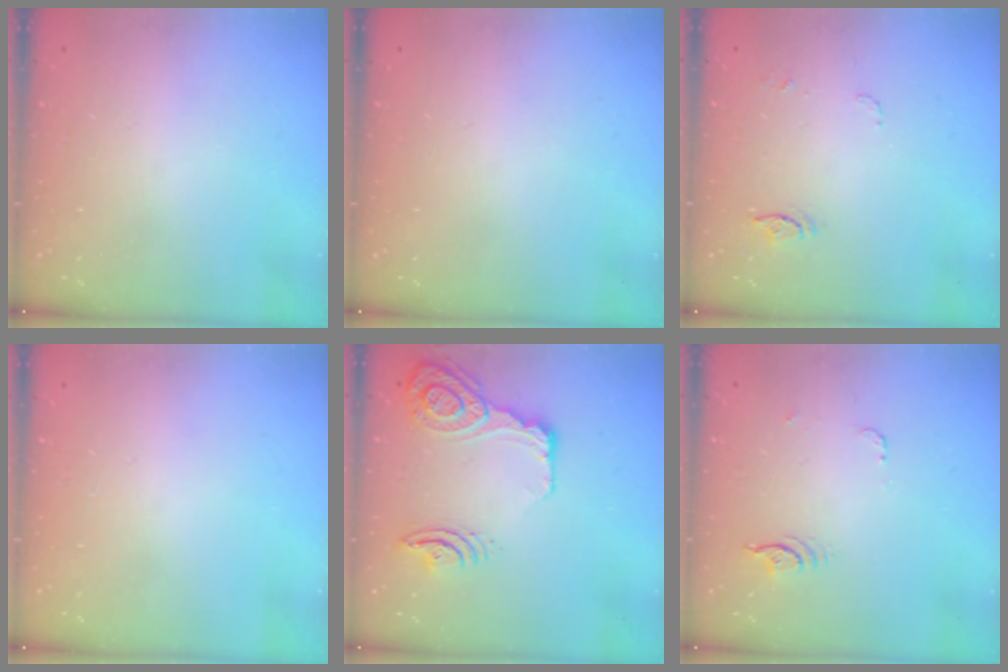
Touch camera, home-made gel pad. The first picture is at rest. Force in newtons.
{"total": 0.0}
{"total": 5.5, "press": 5.4, "slide": 0.4}
{"total": 0.0}
{"total": 17.7, "press": 17.1, "slide": 4.4}
{"total": 4.4, "press": 4.1, "slide": 1.6}